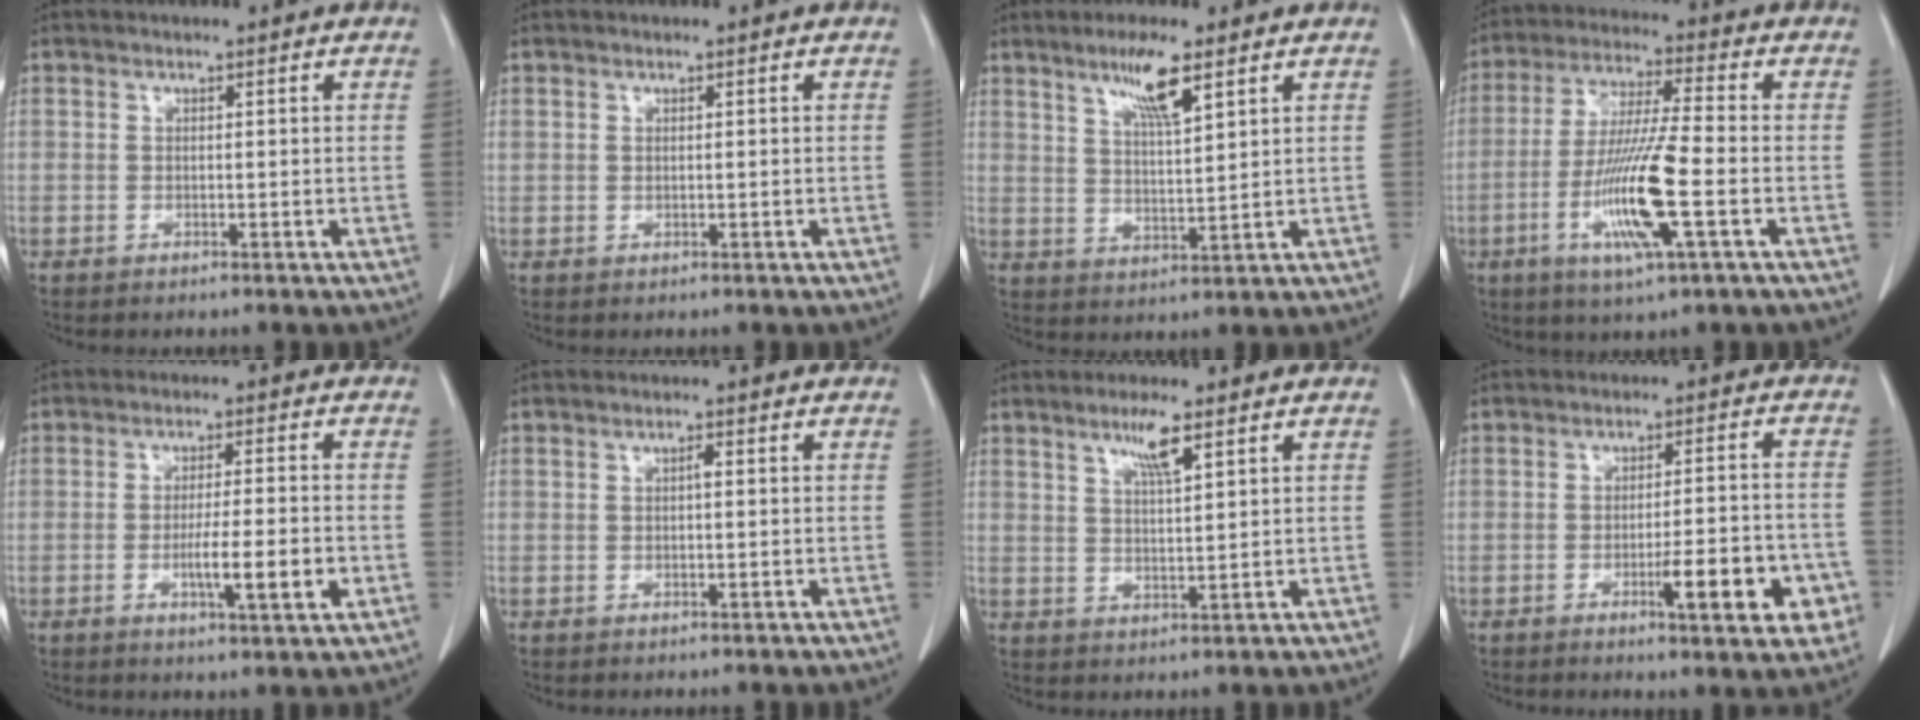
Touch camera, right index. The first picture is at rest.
{"total": 0.0}
{"total": 7.1, "force": [4.3, 0.5, 5.6], "torque": [-0.105, -0.005, 0.078]}
{"total": 13.1, "force": [-3.8, 0.3, 12.5], "torque": [-0.250, -0.017, -0.076]}
{"total": 7.3, "force": [-2.0, 0.5, 7.0], "torque": [-0.113, -0.010, -0.032]}
{"total": 1.1, "force": [0.2, 0.2, 1.1], "torque": [-0.021, 0.002, 0.003]}
{"total": 4.7, "force": [2.8, 0.2, 3.8], "torque": [-0.071, -0.005, 0.051]}
{"total": 9.8, "force": [-3.8, 1.7, 8.9], "torque": [-0.117, 0.004, -0.049]}